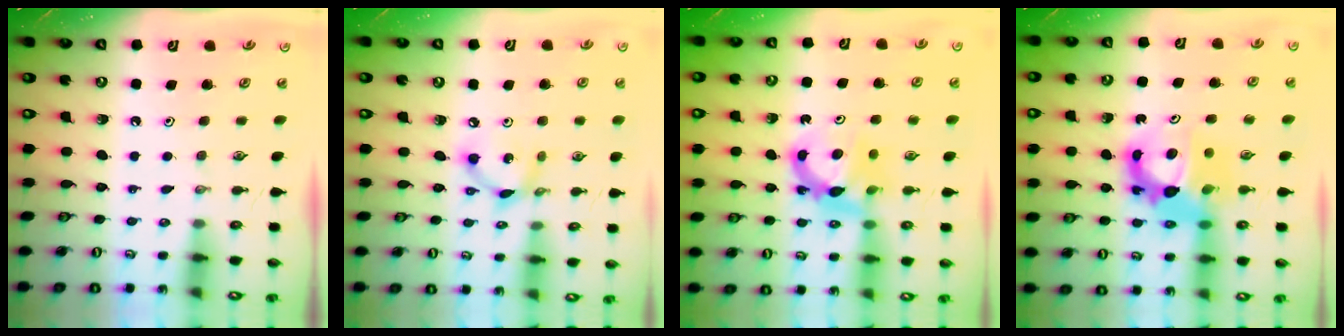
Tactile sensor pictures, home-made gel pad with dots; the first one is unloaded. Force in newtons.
{"total": 7.6, "press": 7.6, "slide": 0.4}
{"total": 7.7, "press": 7.7, "slide": 0.4}
{"total": 11.9, "press": 11.8, "slide": 0.9}